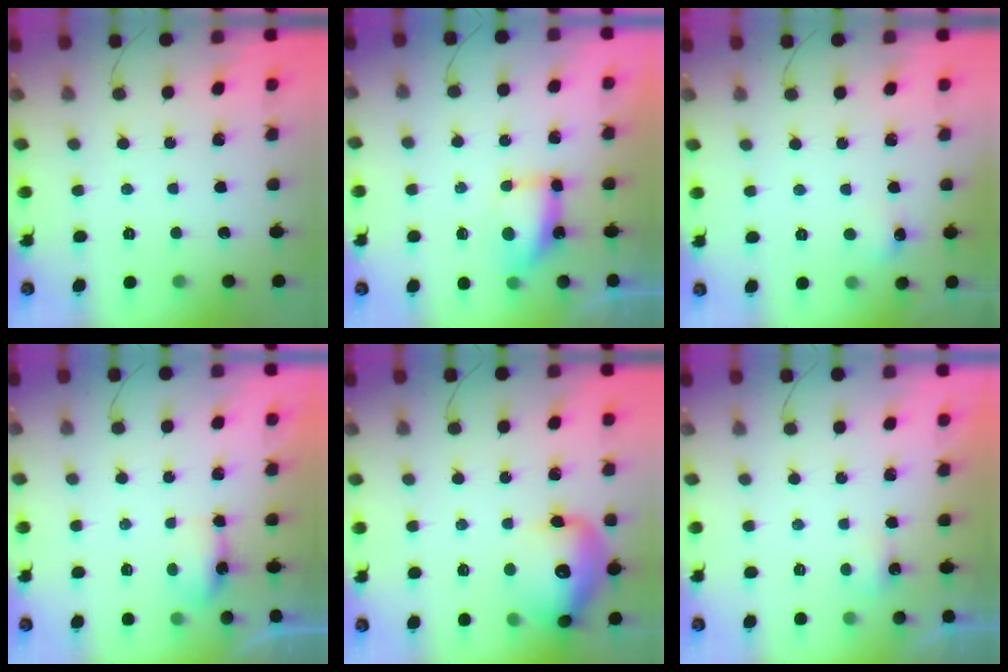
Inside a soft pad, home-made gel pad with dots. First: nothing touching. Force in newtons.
{"total": 7.5, "press": 7.5, "slide": 0.5}
{"total": 5.1, "press": 5.0, "slide": 1.3}
{"total": 8.3, "press": 4.8, "slide": 6.8}
{"total": 15.8, "press": 15.7, "slide": 2.0}
{"total": 2.3, "press": 2.2, "slide": 0.6}